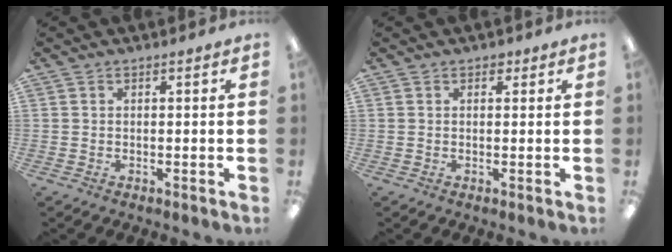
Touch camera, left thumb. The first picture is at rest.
{"total": 1.4, "force": [0.8, 1.0, 0.7], "torque": [0.003, -0.004, 0.011]}